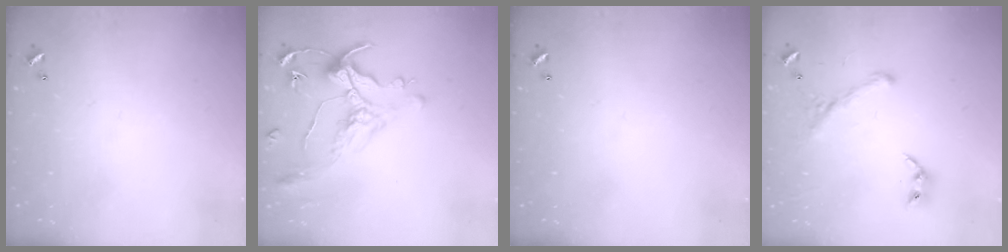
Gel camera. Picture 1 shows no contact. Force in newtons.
{"total": 0.9, "press": 0.2, "slide": 0.9}
{"total": 0.0}
{"total": 1.6, "press": 1.1, "slide": 1.2}